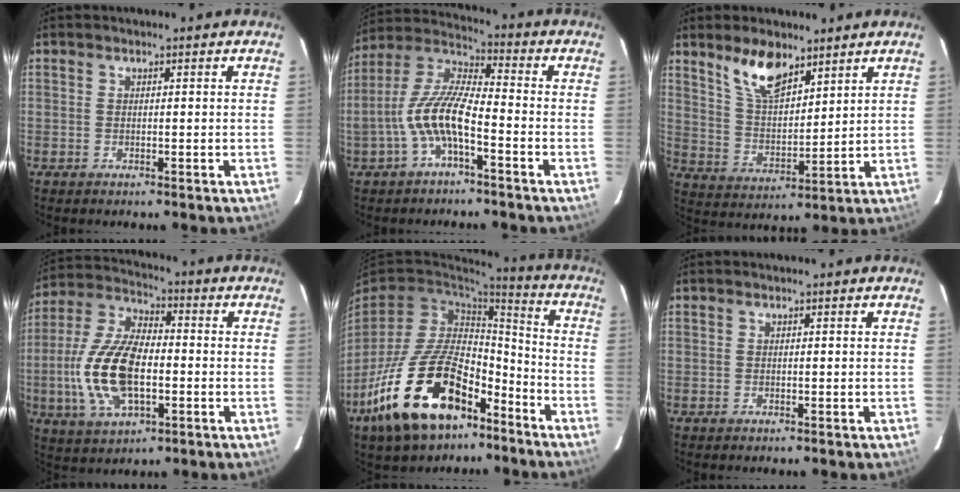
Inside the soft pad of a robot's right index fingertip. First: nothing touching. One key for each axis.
{"total": 10.8, "fx": -4.0, "fy": 3.3, "fz": 9.5, "tx": -0.208, "ty": 0.010, "tz": -0.077}
{"total": 9.8, "fx": 6.8, "fy": 4.1, "fz": 5.7, "tx": -0.103, "ty": 0.006, "tz": 0.136}
{"total": 16.4, "fx": -2.9, "fy": 8.1, "fz": 13.9, "tx": -0.299, "ty": 0.003, "tz": -0.052}
{"total": 23.3, "fx": -12.7, "fy": 12.3, "fz": 15.1, "tx": -0.304, "ty": -0.001, "tz": -0.205}
{"total": 0.0}